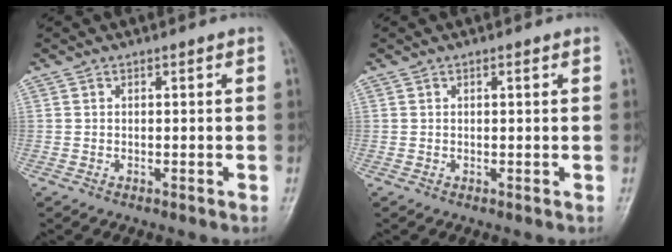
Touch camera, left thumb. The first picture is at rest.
{"total": 0.6, "force": [0.3, 0.1, 0.5], "torque": [-0.009, -0.001, 0.005]}